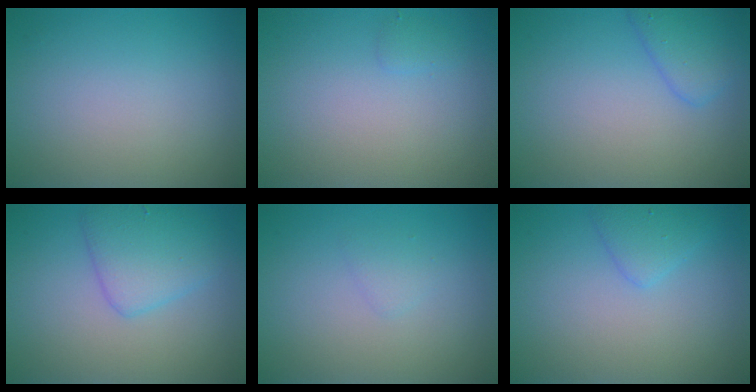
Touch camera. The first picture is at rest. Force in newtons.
{"total": 0.7, "press": 0.7, "slide": 0.1}
{"total": 1.8, "press": 1.8, "slide": 0.1}
{"total": 3.5, "press": 3.5, "slide": 0.1}
{"total": 0.8, "press": 0.8, "slide": 0.1}
{"total": 1.8, "press": 1.8, "slide": 0.1}